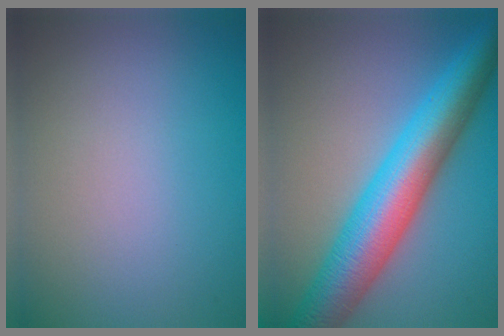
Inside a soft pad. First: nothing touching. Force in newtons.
{"total": 10.1, "press": 10.1, "slide": 0.2}